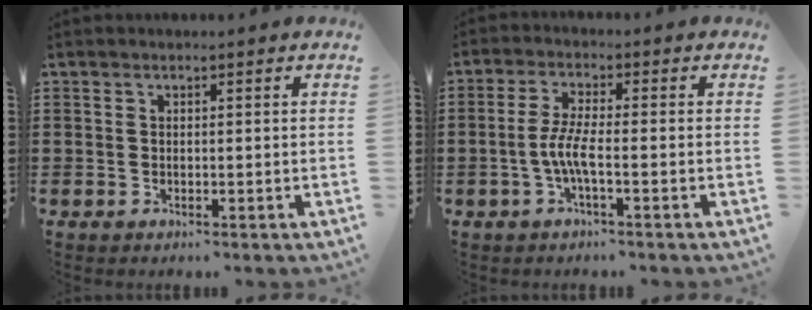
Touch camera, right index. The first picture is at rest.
{"total": 4.8, "force": [-1.5, 0.7, 4.5], "torque": [-0.107, -0.009, -0.038]}